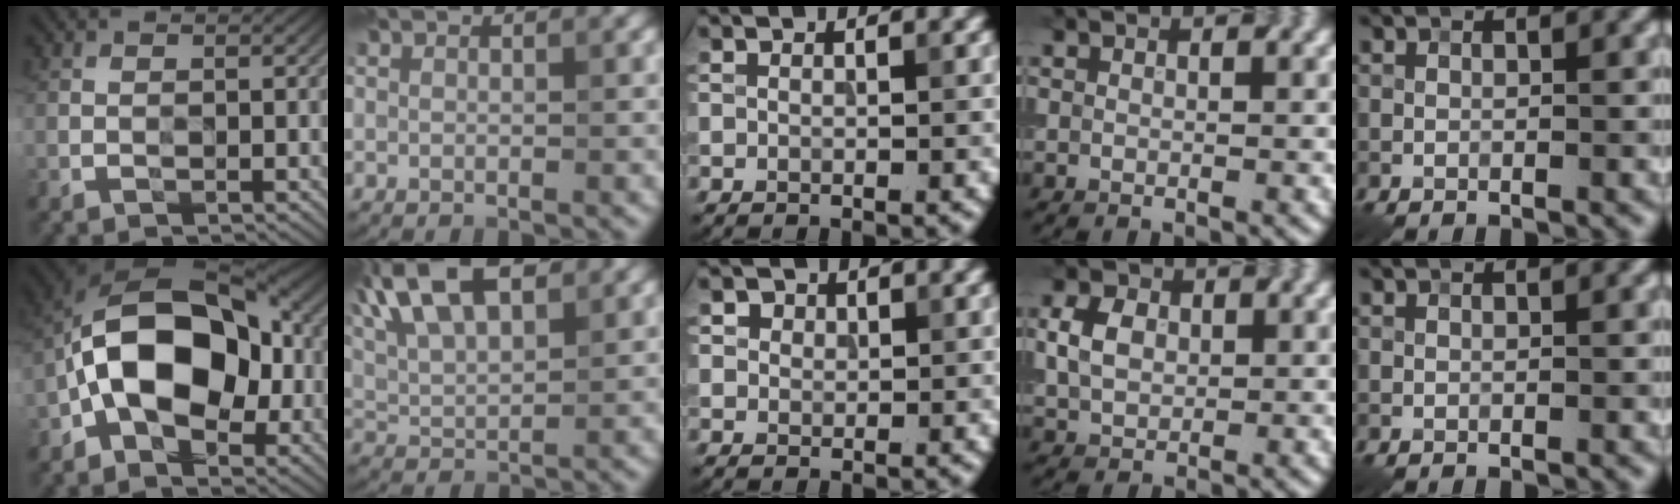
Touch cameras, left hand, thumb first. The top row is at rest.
{"thumb": {"total": 14.5, "force": [-1.8, 9.2, 11.1], "torque": [-0.173, 0.022, -0.046]}, "index": {"total": 12.0, "force": [6.5, 5.2, 8.7], "torque": [-0.183, 0.049, 0.092]}, "middle": {"total": 2.3, "force": [1.4, 1.7, 0.9], "torque": [-0.021, 0.004, 0.017]}, "ring": {"total": 3.3, "force": [0.5, 2.5, 2.2], "torque": [-0.052, 0.011, 0.014]}}